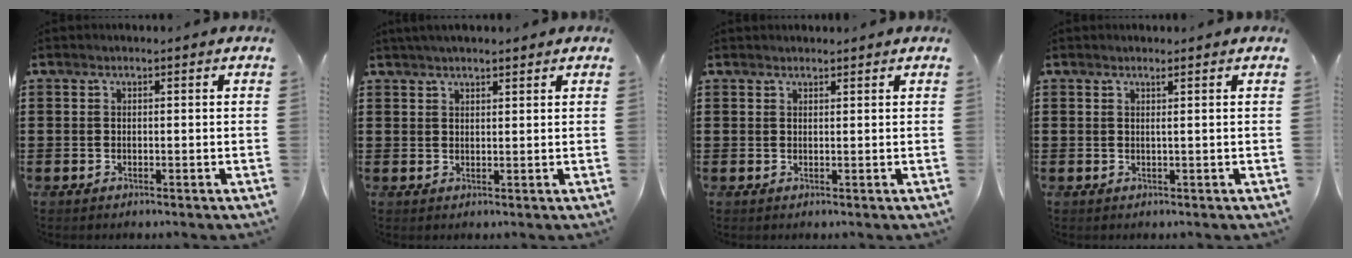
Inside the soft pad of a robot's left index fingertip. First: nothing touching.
{"total": 2.0, "force": [1.8, 0.3, 0.8], "torque": [-0.019, 0.006, 0.035]}
{"total": 1.0, "force": [1.0, 0.2, 0.1], "torque": [-0.004, 0.000, 0.020]}
{"total": 0.9, "force": [0.3, -0.4, 0.7], "torque": [-0.013, -0.006, 0.005]}